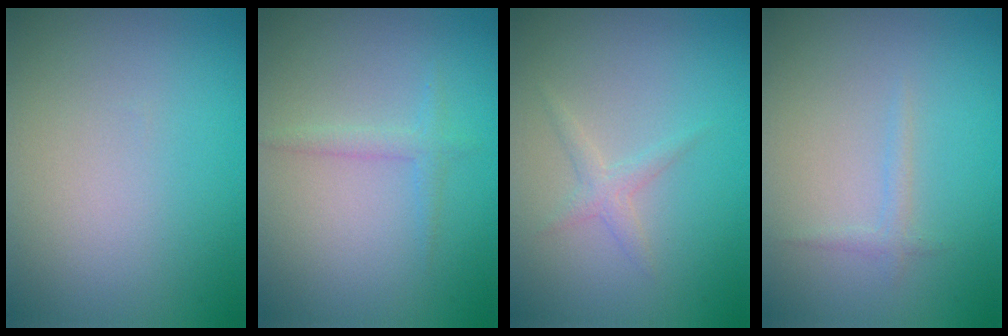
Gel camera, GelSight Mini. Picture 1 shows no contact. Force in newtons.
{"total": 1.3, "press": 1.3, "slide": 0.1}
{"total": 1.3, "press": 1.3, "slide": 0.0}
{"total": 0.8, "press": 0.8, "slide": 0.0}